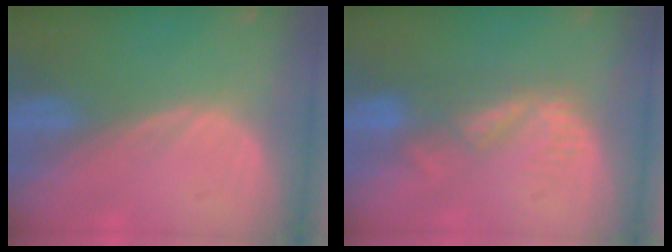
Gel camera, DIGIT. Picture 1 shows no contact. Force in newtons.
{"total": 4.3, "press": 4.0, "slide": 1.7}